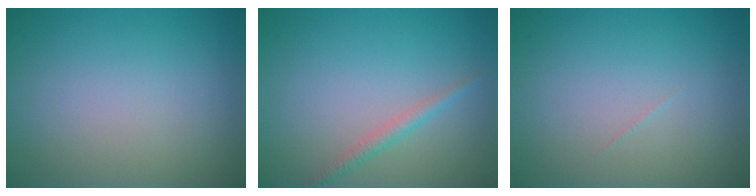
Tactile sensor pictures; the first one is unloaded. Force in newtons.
{"total": 1.4, "press": 1.4, "slide": 0.0}
{"total": 0.0}